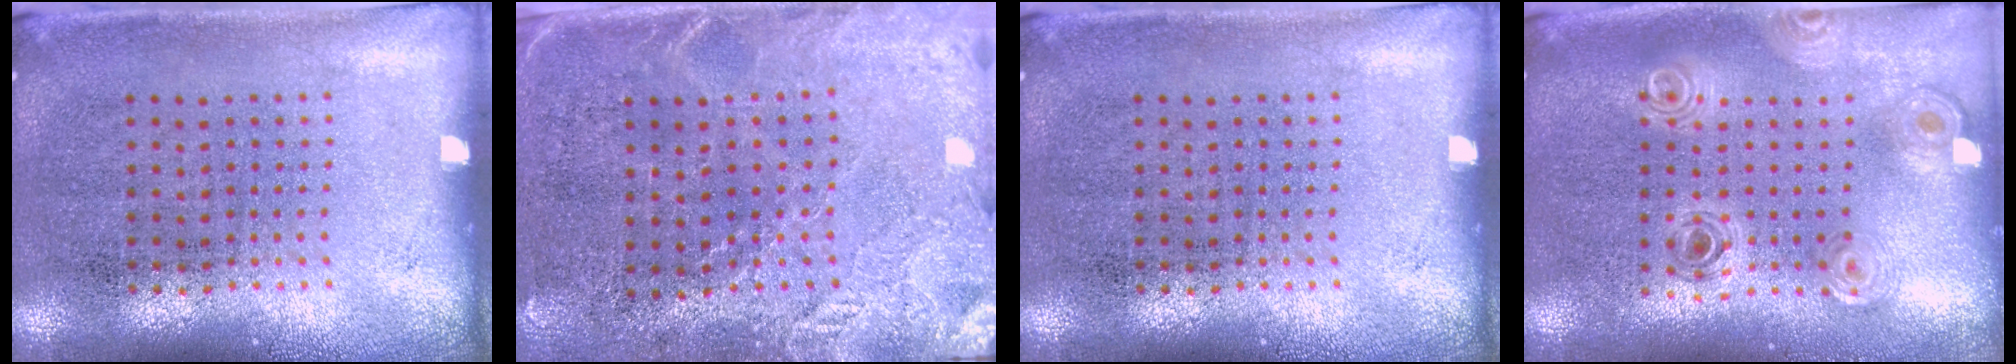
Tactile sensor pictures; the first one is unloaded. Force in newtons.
{"total": 3.0, "press": 2.7, "slide": 1.2}
{"total": 0.0}
{"total": 0.8, "press": 0.8, "slide": 0.1}